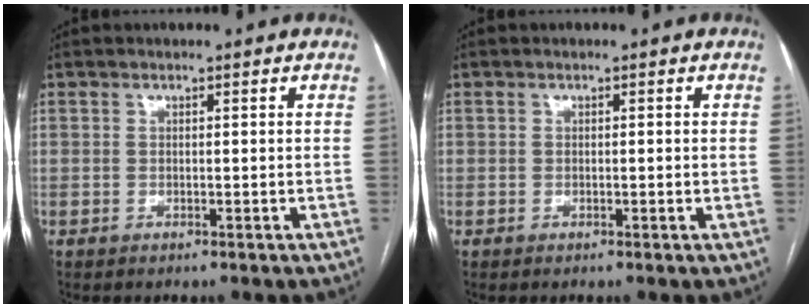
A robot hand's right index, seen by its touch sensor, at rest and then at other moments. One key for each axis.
{"total": 0.8, "fx": 0.0, "fy": 0.2, "fz": 0.8, "tx": -0.011, "ty": 0.002, "tz": 0.001}